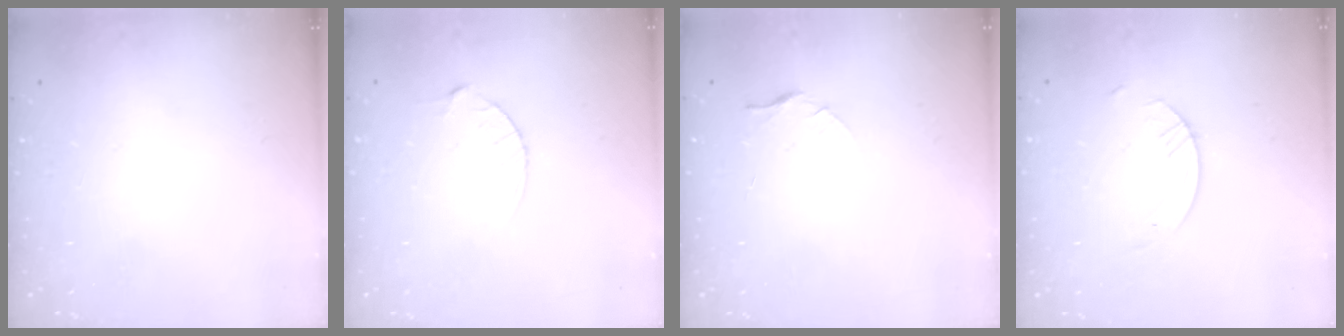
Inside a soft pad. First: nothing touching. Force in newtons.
{"total": 3.6, "press": 3.5, "slide": 0.5}
{"total": 4.5, "press": 4.4, "slide": 0.4}
{"total": 4.9, "press": 4.8, "slide": 0.5}